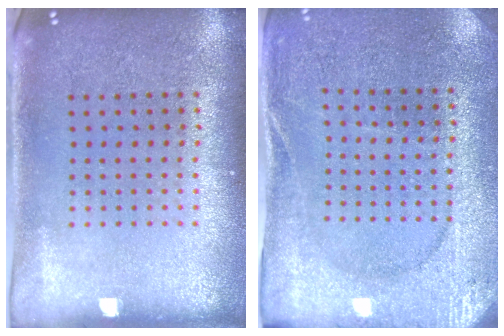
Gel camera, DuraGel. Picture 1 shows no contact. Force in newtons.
{"total": 2.6, "press": 2.6, "slide": 0.4}